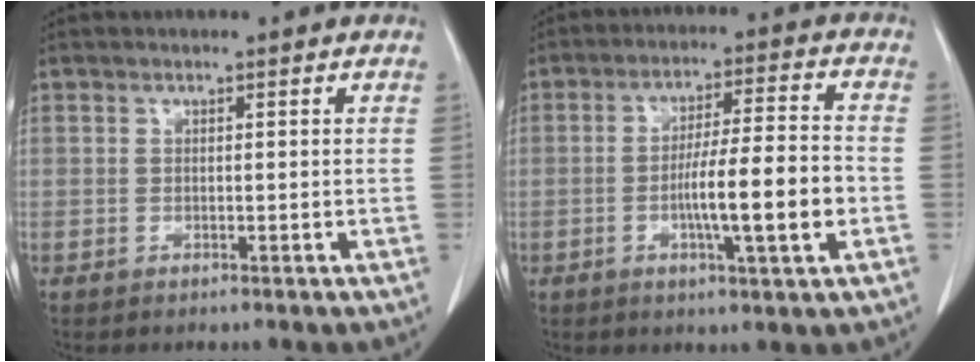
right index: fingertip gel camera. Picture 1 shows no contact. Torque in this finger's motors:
{"motor_torque": [1.61, -0.53, 0.79, 0.15]}